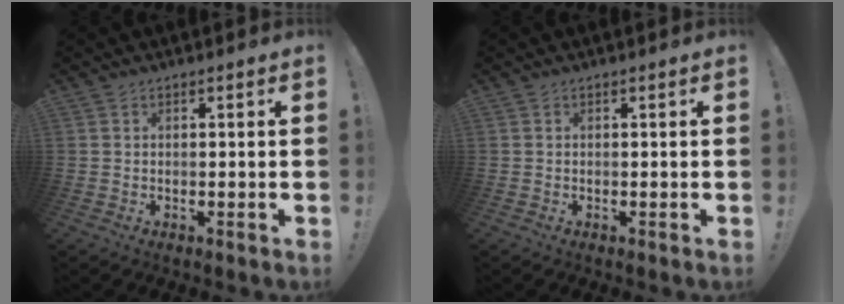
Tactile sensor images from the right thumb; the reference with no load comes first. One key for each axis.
{"total": 0.0}